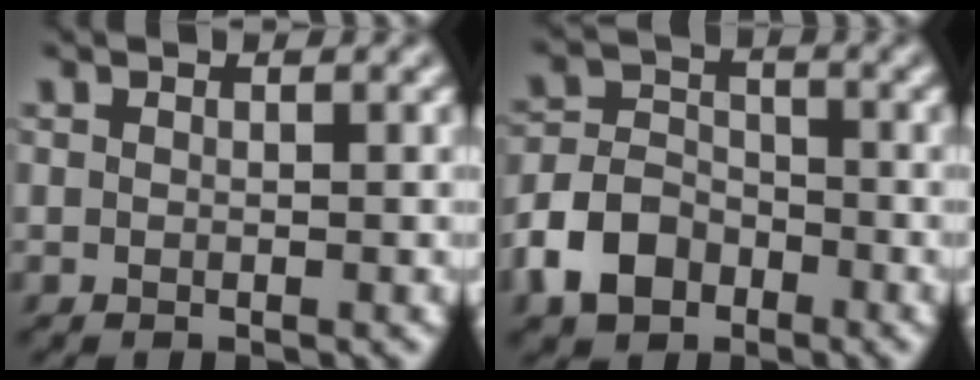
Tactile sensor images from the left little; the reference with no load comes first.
{"total": 5.2, "force": [-2.8, 3.7, 2.3], "torque": [-0.050, 0.002, -0.061]}